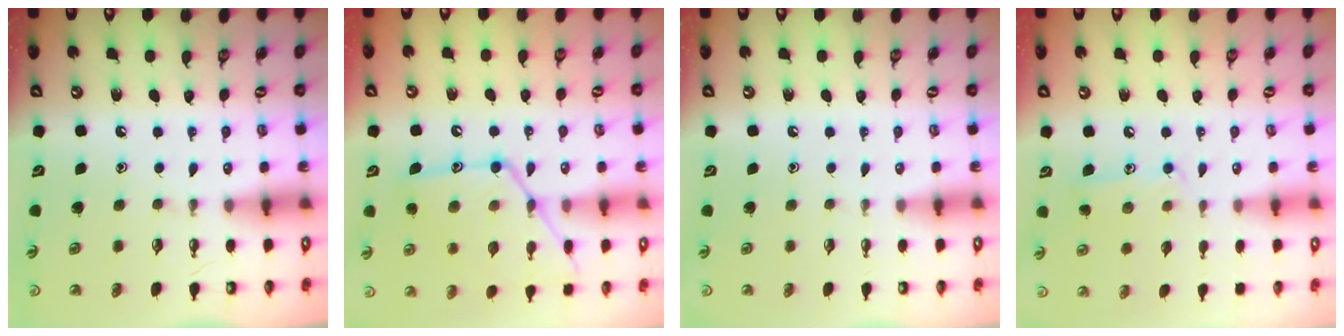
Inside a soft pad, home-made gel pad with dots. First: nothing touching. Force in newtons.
{"total": 17.1, "press": 17.1, "slide": 1.2}
{"total": 0.0}
{"total": 9.4, "press": 9.4, "slide": 0.7}